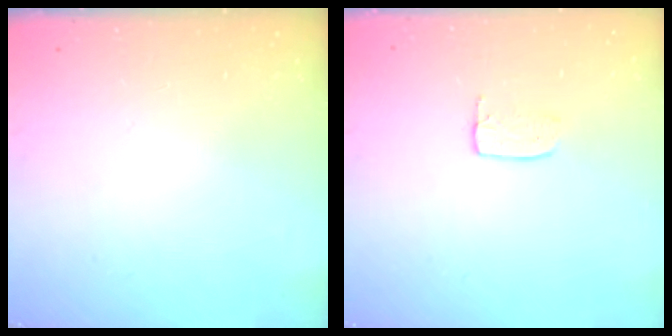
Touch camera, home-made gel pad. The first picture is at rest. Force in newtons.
{"total": 3.5, "press": 3.5, "slide": 0.2}